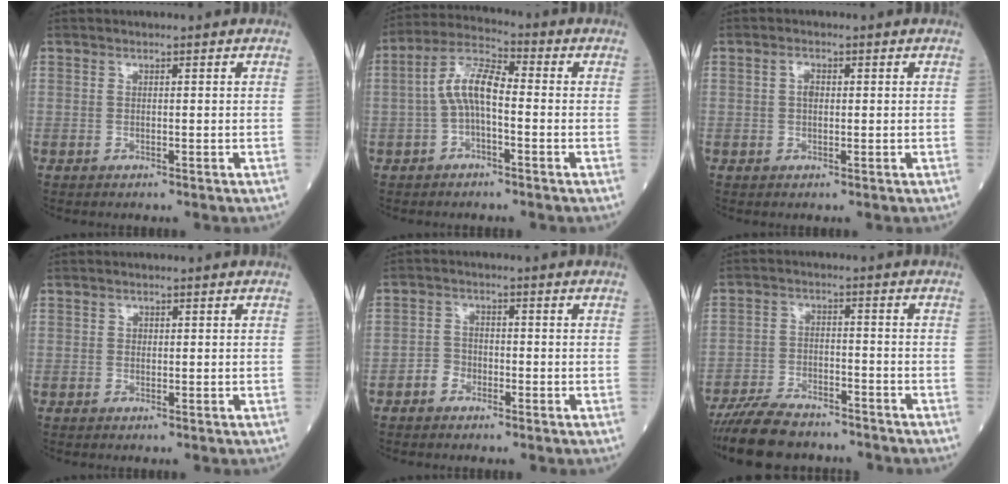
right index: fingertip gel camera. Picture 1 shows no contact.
{"total": 7.4, "force": [-0.8, 2.5, 6.9], "torque": [-0.141, 0.023, -0.020]}
{"total": 1.7, "force": [0.2, 1.0, 1.4], "torque": [-0.026, 0.004, 0.002]}
{"total": 0.6, "force": [0.1, 0.6, 0.3], "torque": [-0.001, 0.001, 0.001]}
{"total": 2.5, "force": [-1.4, 1.9, 0.8], "torque": [-0.010, 0.009, -0.031]}
{"total": 10.3, "force": [-8.9, 3.0, 4.1], "torque": [-0.073, -0.016, -0.149]}